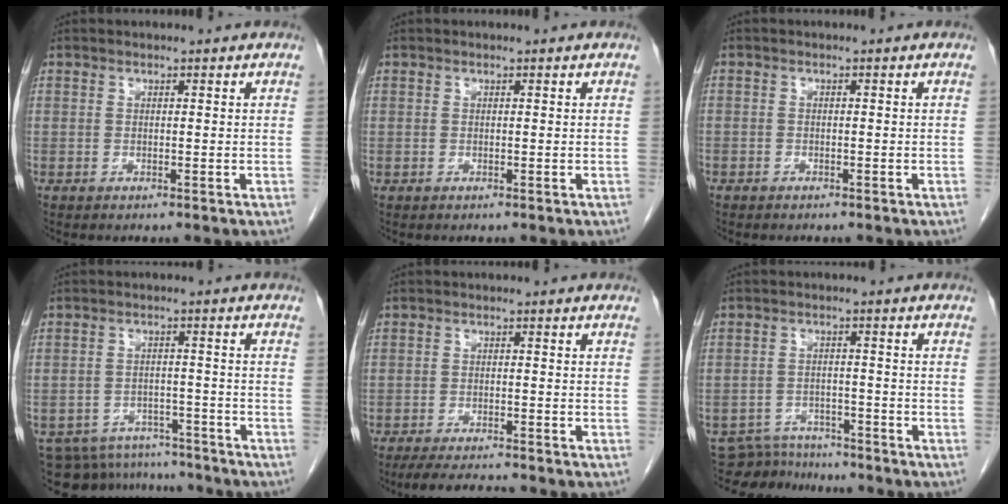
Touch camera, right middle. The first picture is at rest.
{"total": 0.0}
{"total": 0.9, "force": [-0.7, 0.6, 0.1], "torque": [-0.007, 0.002, -0.012]}
{"total": 11.7, "force": [-10.9, 3.9, 1.2], "torque": [-0.020, 0.015, -0.142]}
{"total": 5.1, "force": [-4.7, 0.4, 1.9], "torque": [-0.030, -0.016, -0.078]}
{"total": 6.8, "force": [-6.5, 2.1, -0.2], "torque": [0.004, 0.005, -0.101]}